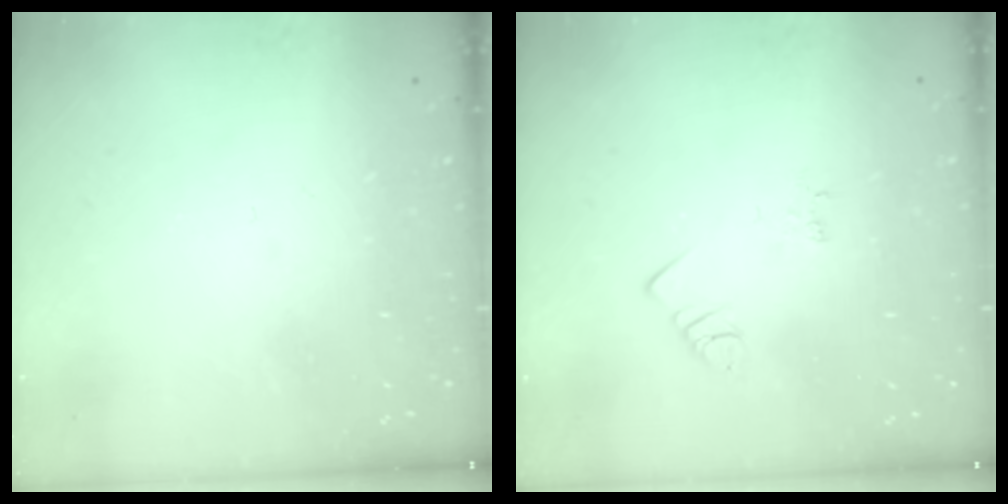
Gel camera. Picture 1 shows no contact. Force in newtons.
{"total": 1.4, "press": 1.4, "slide": 0.3}